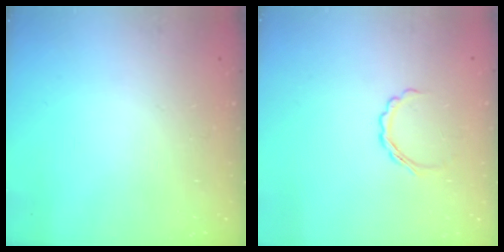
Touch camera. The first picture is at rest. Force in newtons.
{"total": 3.2, "press": 3.1, "slide": 0.8}